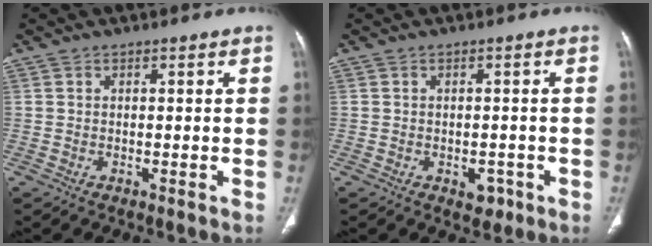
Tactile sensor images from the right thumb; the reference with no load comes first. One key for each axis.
{"total": 2.9, "fx": -1.3, "fy": 2.0, "fz": 1.7, "tx": -0.005, "ty": 0.004, "tz": -0.012}